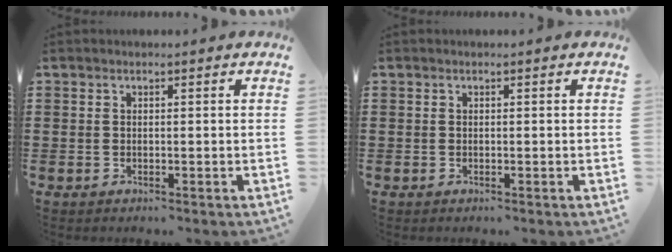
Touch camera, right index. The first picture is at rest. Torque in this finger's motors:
{"motor_torque": [-0.25, 1.86, 0.00, 0.00]}